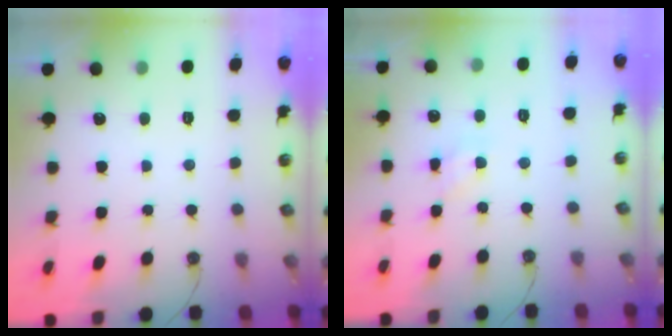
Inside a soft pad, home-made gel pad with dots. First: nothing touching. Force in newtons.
{"total": 4.8, "press": 4.8, "slide": 0.2}